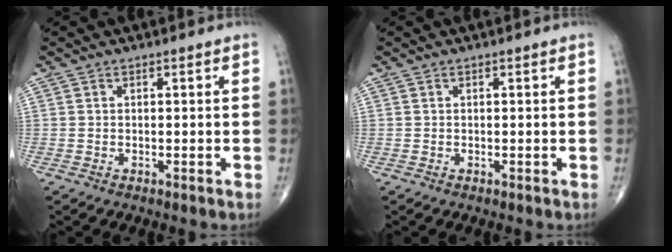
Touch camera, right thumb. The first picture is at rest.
{"total": 0.0}